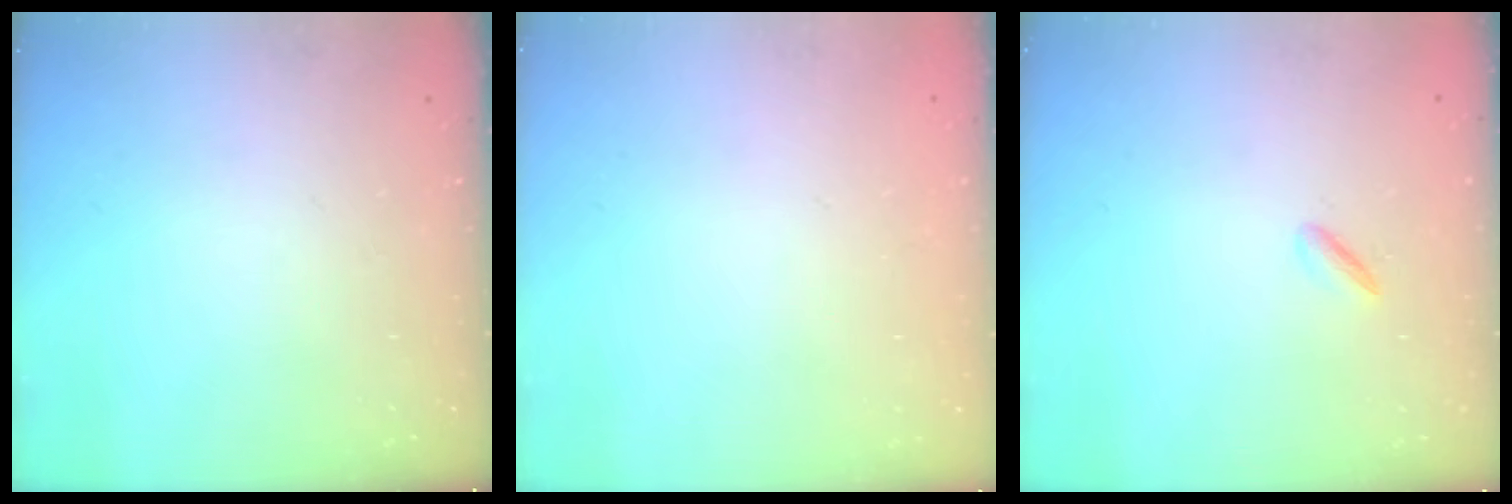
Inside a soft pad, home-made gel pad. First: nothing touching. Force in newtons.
{"total": 2.0, "press": 2.0, "slide": 0.1}
{"total": 1.9, "press": 1.8, "slide": 0.5}